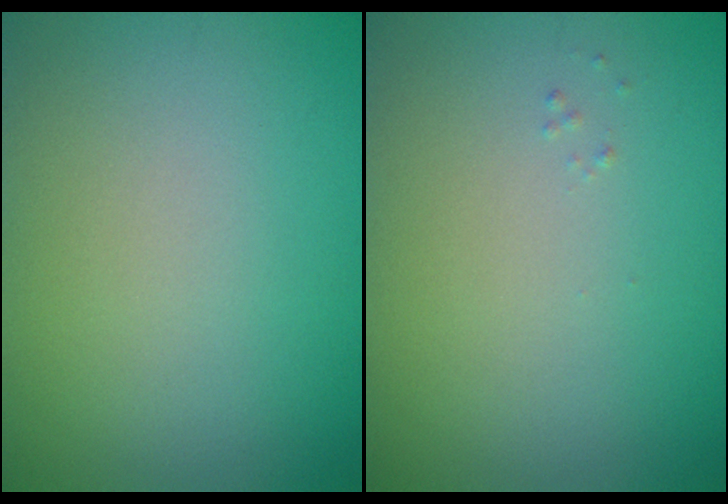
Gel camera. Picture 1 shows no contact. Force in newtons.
{"total": 0.0}